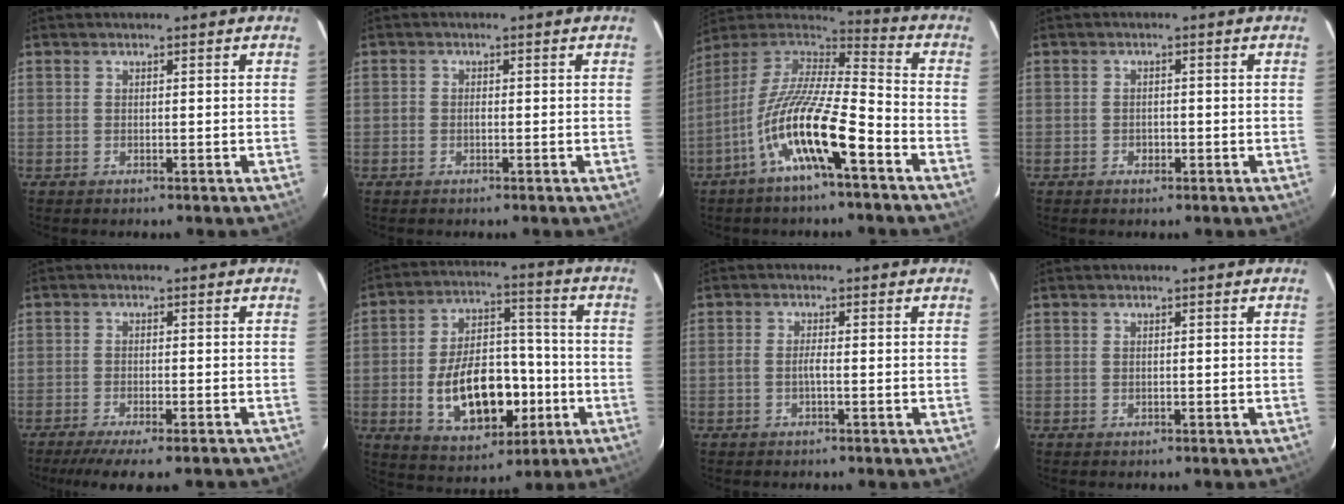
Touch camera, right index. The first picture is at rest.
{"total": 0.9, "force": [-0.6, 0.6, 0.4], "torque": [-0.008, 0.003, -0.012]}
{"total": 17.3, "force": [-8.3, 3.4, 14.8], "torque": [-0.272, -0.017, -0.162]}
{"total": 1.7, "force": [-0.9, 1.2, 0.7], "torque": [-0.014, 0.000, -0.013]}
{"total": 11.0, "force": [-9.2, 1.5, 5.8], "torque": [-0.118, -0.032, -0.140]}
{"total": 17.2, "force": [-4.7, 9.9, 13.3], "torque": [-0.250, 0.022, -0.053]}
{"total": 1.6, "force": [-0.8, 0.1, 1.4], "torque": [-0.030, 0.004, -0.017]}
{"total": 0.0}